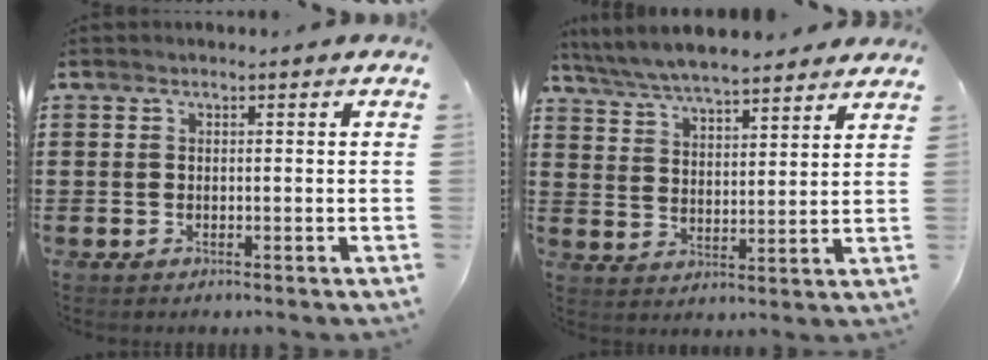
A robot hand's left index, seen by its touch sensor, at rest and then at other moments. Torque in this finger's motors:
{"motor_torque": [1.06, -1.07, 0.40, 0.21]}